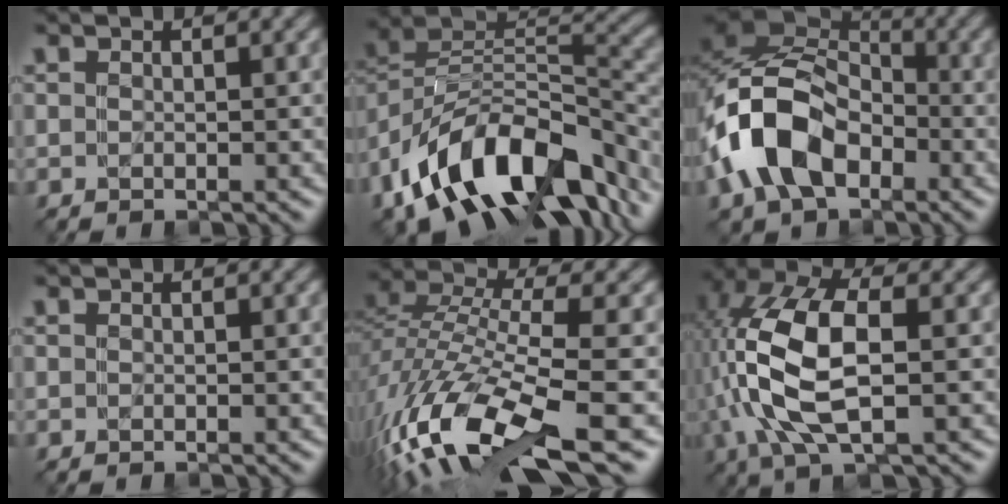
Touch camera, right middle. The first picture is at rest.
{"total": 13.7, "force": [-8.3, 7.4, 8.1], "torque": [-0.152, 0.011, -0.145]}
{"total": 9.0, "force": [-3.5, 5.9, 5.8], "torque": [-0.127, 0.014, -0.075]}
{"total": 0.0}
{"total": 13.5, "force": [-7.1, 4.8, 10.4], "torque": [-0.240, -0.004, -0.113]}
{"total": 10.0, "force": [-0.8, 4.6, 8.9], "torque": [-0.217, 0.007, -0.012]}